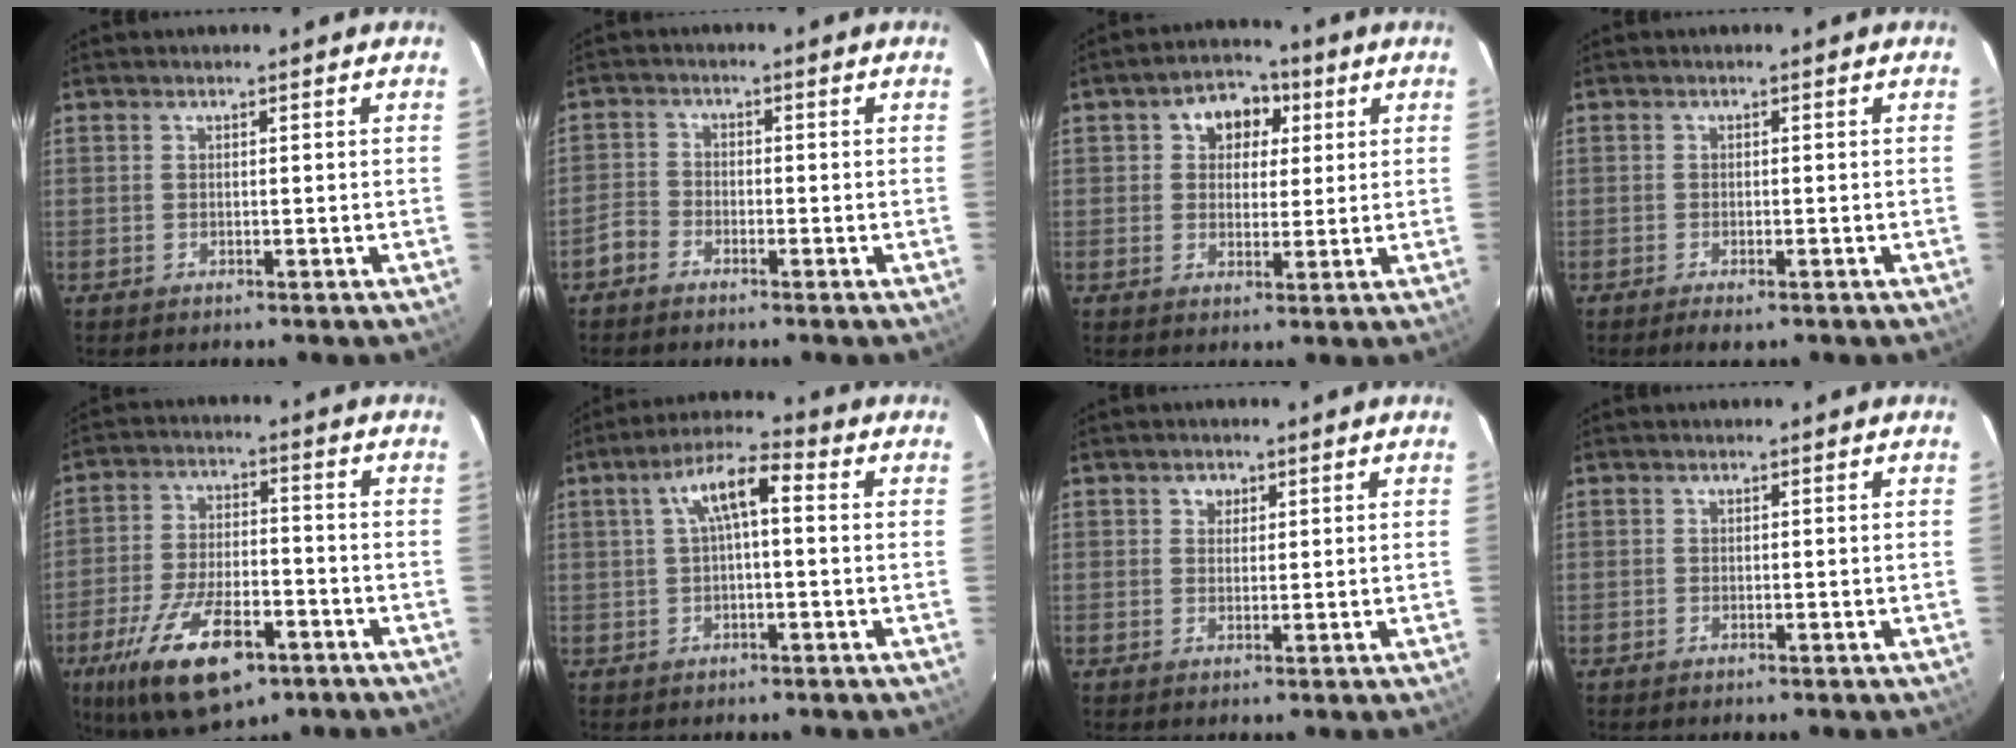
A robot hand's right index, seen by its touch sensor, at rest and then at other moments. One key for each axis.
{"total": 2.8, "fx": -2.0, "fy": 1.8, "fz": 0.6, "tx": -0.016, "ty": 0.009, "tz": -0.042}
{"total": 7.3, "fx": 2.4, "fy": 5.8, "fz": 3.6, "tx": -0.053, "ty": 0.024, "tz": 0.036}
{"total": 2.3, "fx": -1.6, "fy": 0.7, "fz": 1.5, "tx": -0.029, "ty": -0.008, "tz": -0.027}
{"total": 17.4, "fx": -9.7, "fy": 7.2, "fz": 12.5, "tx": -0.250, "ty": -0.028, "tz": -0.161}
{"total": 7.2, "fx": 1.1, "fy": 2.2, "fz": 6.8, "tx": -0.128, "ty": 0.024, "tz": 0.021}
{"total": 2.0, "fx": 0.8, "fy": 1.8, "fz": 0.5, "tx": -0.005, "ty": 0.008, "tz": 0.013}
{"total": 0.0}